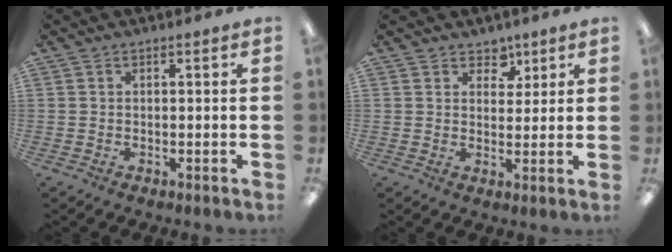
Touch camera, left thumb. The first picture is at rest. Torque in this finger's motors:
{"motor_torque": [0.04, 0.36, -0.40, 0.32, 0.03]}